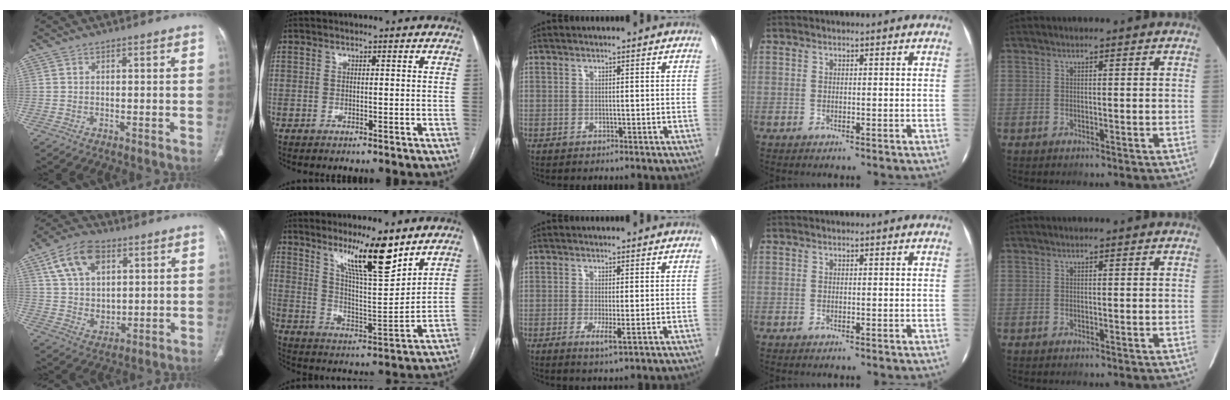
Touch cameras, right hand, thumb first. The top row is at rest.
{"thumb": {"total": 13.2, "force": [5.7, 8.5, 8.3], "torque": [-0.130, -0.015, 0.110]}, "index": {"total": 11.9, "force": [8.5, 0.8, 8.3], "torque": [-0.141, -0.013, 0.150]}, "middle": {"total": 2.7, "force": [-0.8, 0.1, 2.6], "torque": [-0.041, -0.008, -0.012]}}